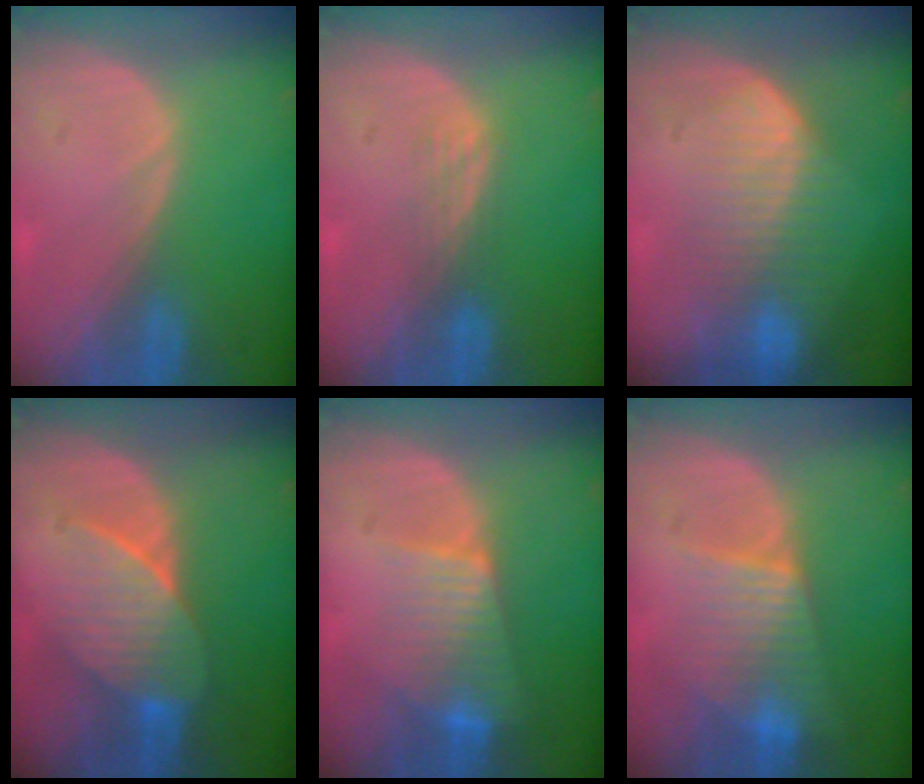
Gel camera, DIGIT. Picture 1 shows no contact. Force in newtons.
{"total": 2.2, "press": 2.2, "slide": 0.2}
{"total": 7.7, "press": 7.4, "slide": 2.2}
{"total": 7.3, "press": 7.1, "slide": 1.6}
{"total": 7.7, "press": 6.6, "slide": 4.0}
{"total": 6.9, "press": 6.7, "slide": 1.7}